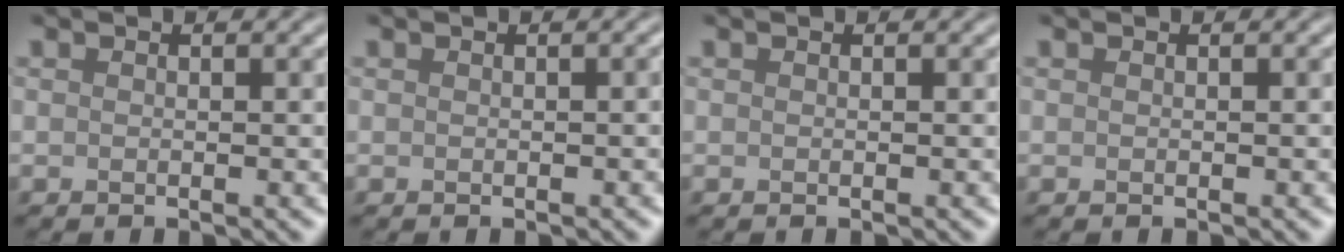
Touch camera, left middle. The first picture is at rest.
{"total": 0.6, "force": [-0.2, 0.1, 0.5], "torque": [-0.006, 0.002, 0.000]}
{"total": 0.0}
{"total": 0.0}